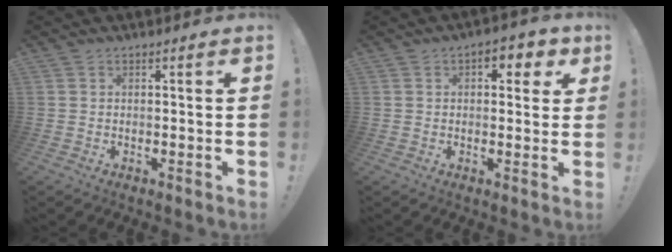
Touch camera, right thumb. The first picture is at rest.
{"total": 6.5, "force": [2.3, 3.9, 4.6], "torque": [-0.041, -0.007, 0.033]}